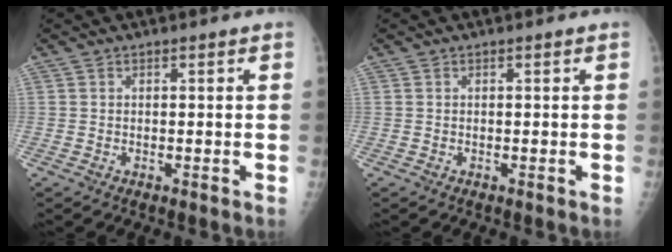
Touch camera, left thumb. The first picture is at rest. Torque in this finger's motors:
{"motor_torque": [-0.02, 0.02, -0.03, 0.00, 0.00]}